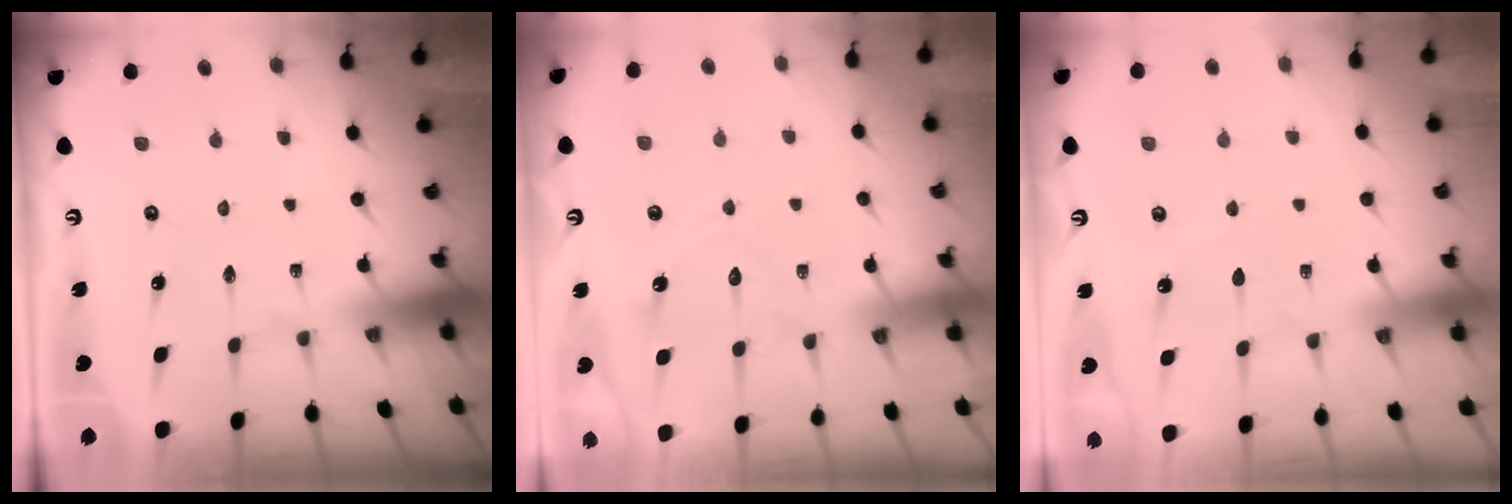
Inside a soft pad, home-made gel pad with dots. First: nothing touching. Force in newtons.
{"total": 8.6, "press": 8.6, "slide": 0.8}
{"total": 4.4, "press": 4.4, "slide": 0.4}